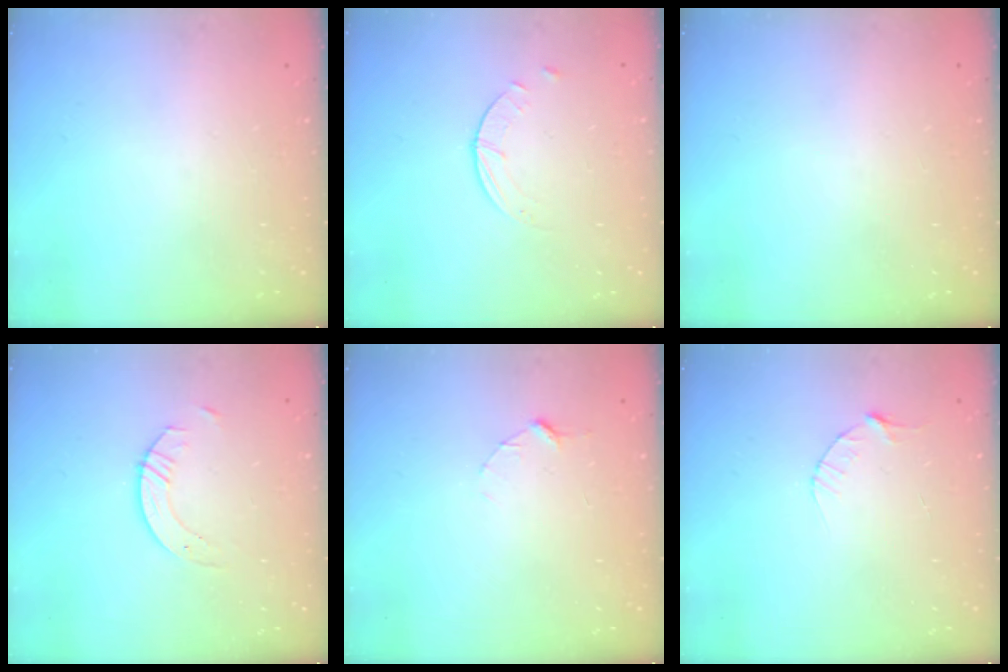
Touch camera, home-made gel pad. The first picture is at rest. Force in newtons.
{"total": 0.9, "press": 0.9, "slide": 0.1}
{"total": 0.0}
{"total": 3.5, "press": 3.5, "slide": 0.4}
{"total": 2.9, "press": 2.9, "slide": 0.3}
{"total": 3.1, "press": 3.0, "slide": 0.4}